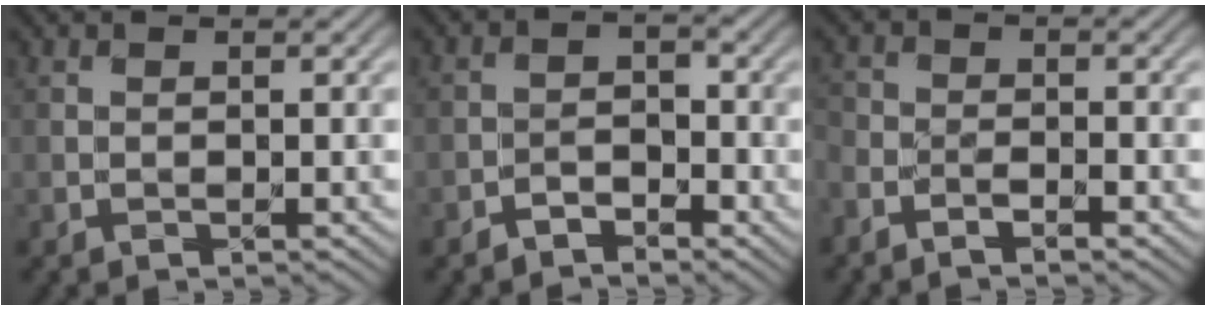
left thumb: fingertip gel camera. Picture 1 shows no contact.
{"total": 2.3, "force": [-1.7, 1.4, -0.5], "torque": [0.038, 0.006, -0.043]}
{"total": 3.1, "force": [-2.7, 1.0, 1.2], "torque": [-0.009, -0.002, -0.053]}